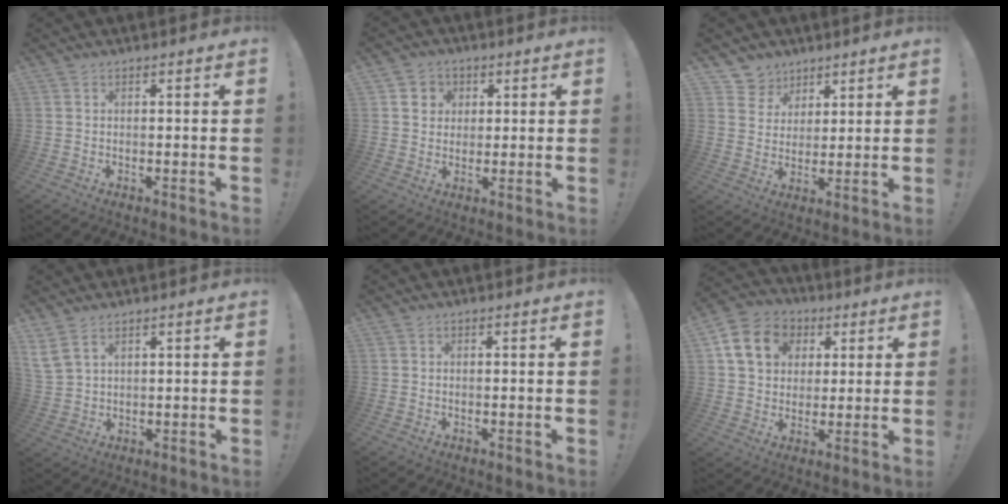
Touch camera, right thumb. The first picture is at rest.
{"total": 5.1, "force": [1.3, 4.8, 1.2], "torque": [-0.013, -0.002, 0.025]}
{"total": 6.9, "force": [4.4, 5.3, 0.2], "torque": [-0.007, -0.040, 0.088]}
{"total": 6.0, "force": [3.8, 3.3, 3.3], "torque": [-0.069, -0.014, 0.076]}
{"total": 0.0}
{"total": 14.2, "force": [4.8, 11.5, 6.7], "torque": [-0.092, -0.003, 0.098]}